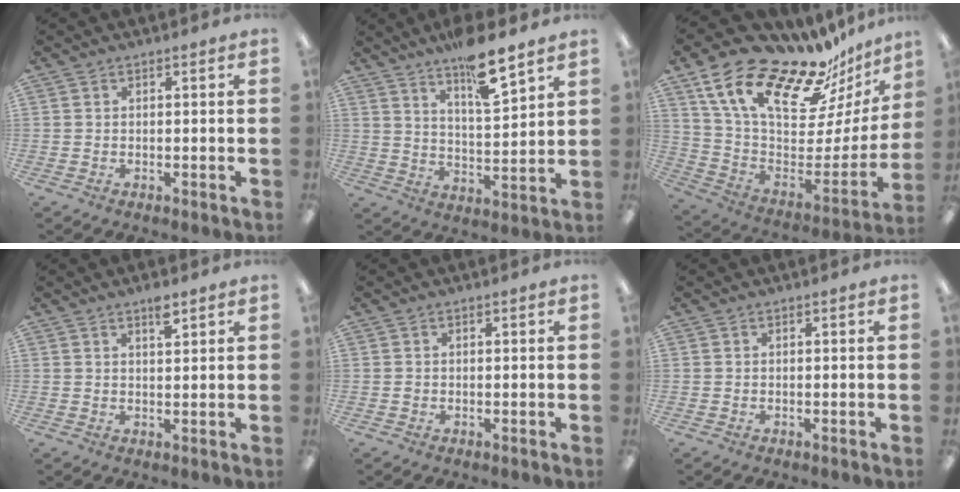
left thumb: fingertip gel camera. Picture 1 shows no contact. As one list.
[{"total": 11.6, "force": [9.0, 2.4, 6.9], "torque": [-0.102, -0.057, 0.152]}, {"total": 22.7, "force": [17.1, 8.3, 12.5], "torque": [-0.209, -0.128, 0.302]}, {"total": 3.6, "force": [2.6, 1.3, 2.2], "torque": [-0.024, -0.009, 0.040]}, {"total": 0.8, "force": [0.1, 0.8, 0.1], "torque": [-0.002, 0.007, -0.001]}, {"total": 0.0}]